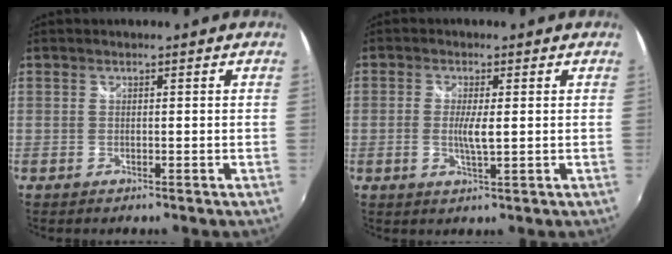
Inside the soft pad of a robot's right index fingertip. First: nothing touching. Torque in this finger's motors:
{"motor_torque": [0.06, 0.11, 0.11, 0.06]}